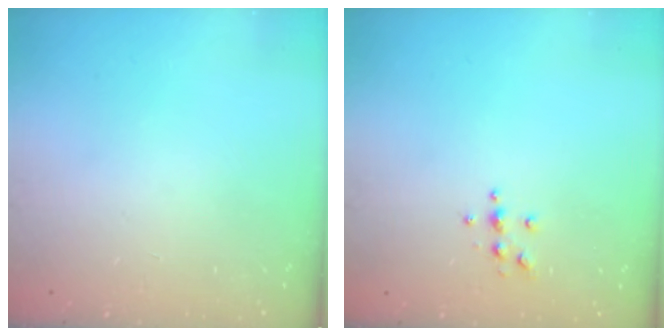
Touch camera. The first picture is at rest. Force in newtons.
{"total": 4.0, "press": 3.9, "slide": 0.6}